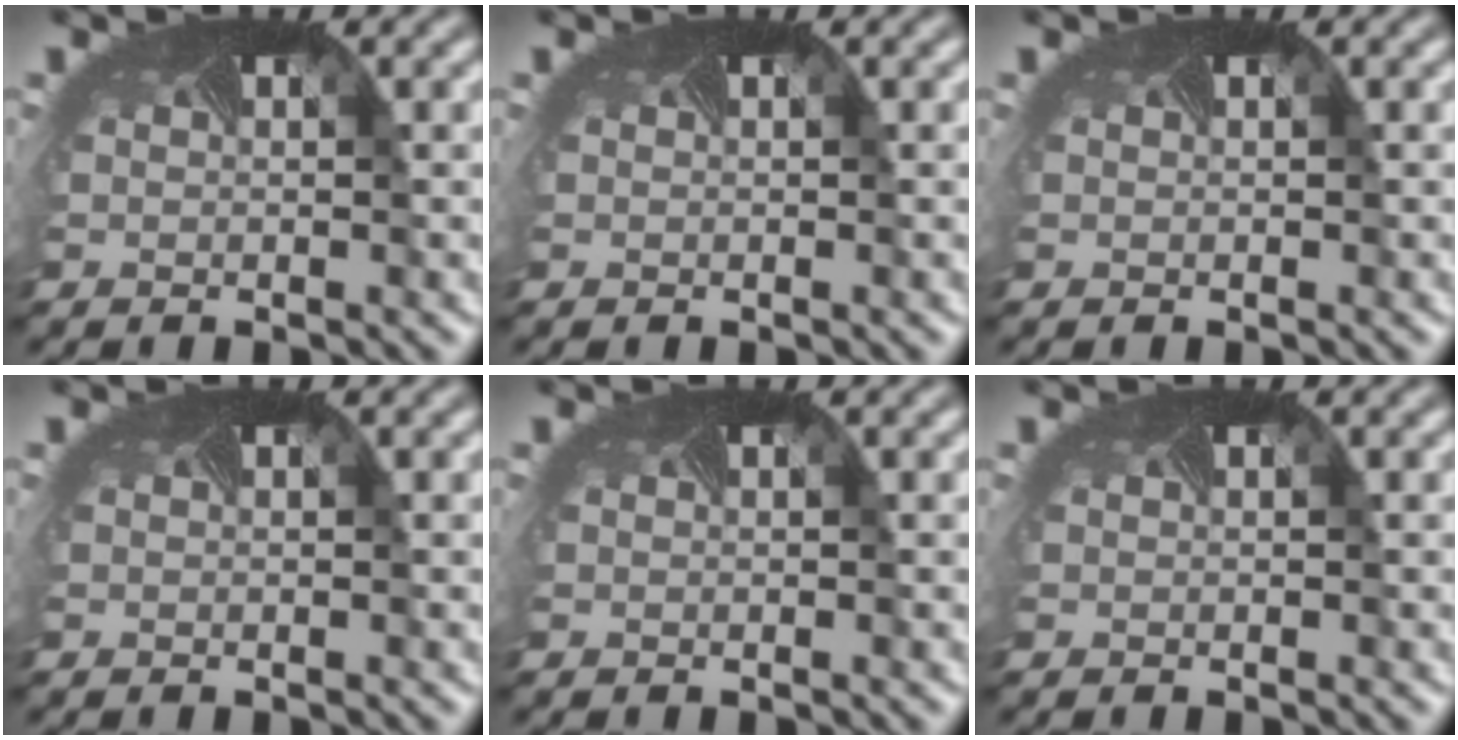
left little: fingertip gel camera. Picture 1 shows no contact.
{"total": 0.0}
{"total": 0.0}
{"total": 0.0}
{"total": 0.0}
{"total": 0.0}